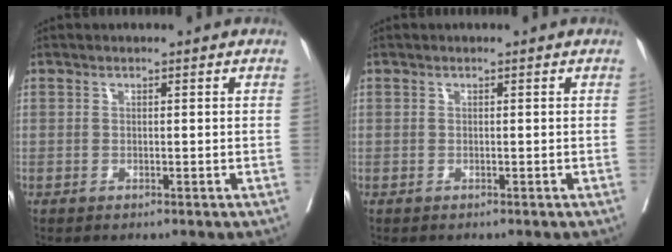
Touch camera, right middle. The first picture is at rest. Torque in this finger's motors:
{"motor_torque": [-0.74, 0.21, -0.15, -0.09]}